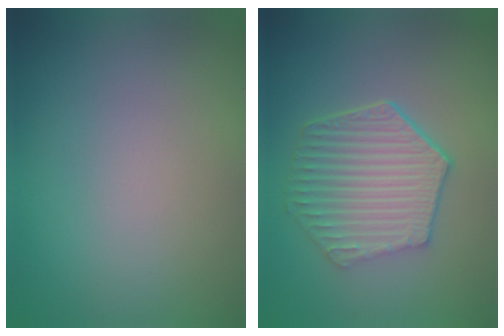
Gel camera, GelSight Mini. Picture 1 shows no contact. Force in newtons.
{"total": 6.5, "press": 4.9, "slide": 4.3}